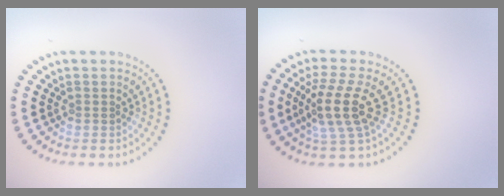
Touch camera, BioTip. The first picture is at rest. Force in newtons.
{"total": 4.2, "press": 3.5, "slide": 2.3}